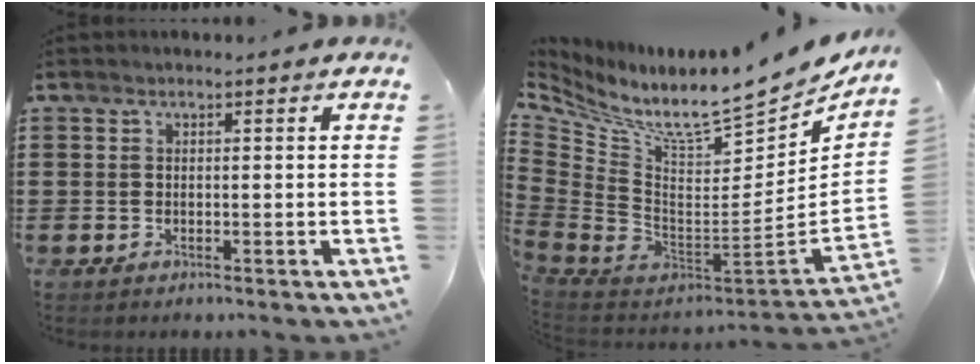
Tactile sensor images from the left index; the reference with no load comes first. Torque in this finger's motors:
{"motor_torque": [1.08, -1.06, 0.09, 0.08]}